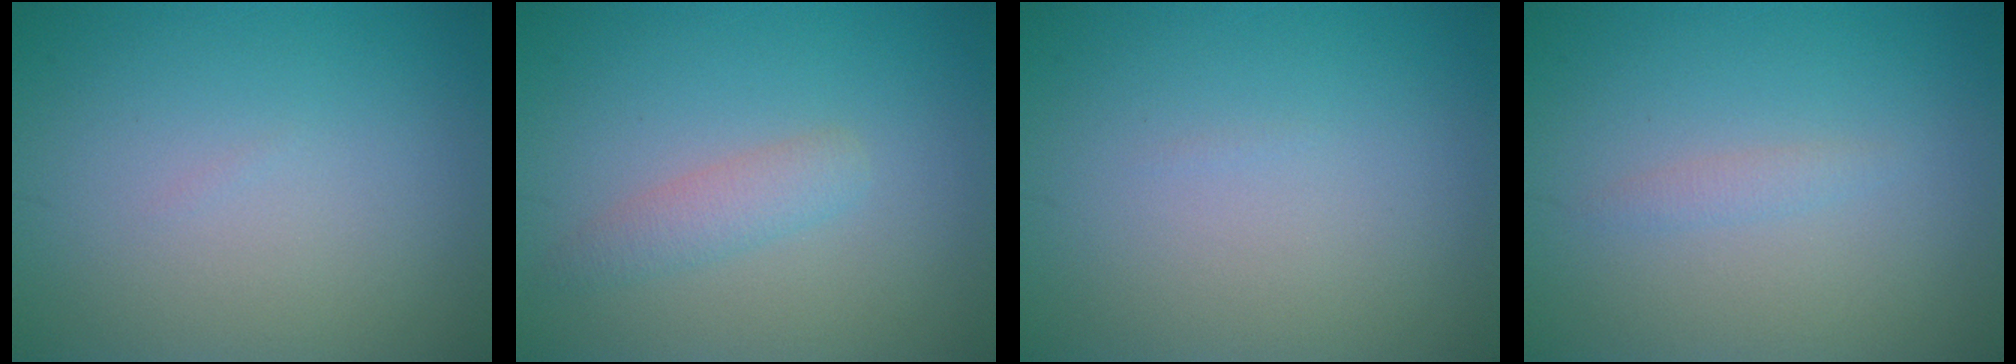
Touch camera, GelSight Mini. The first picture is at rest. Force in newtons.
{"total": 1.9, "press": 1.9, "slide": 0.1}
{"total": 0.0}
{"total": 0.9, "press": 0.9, "slide": 0.0}